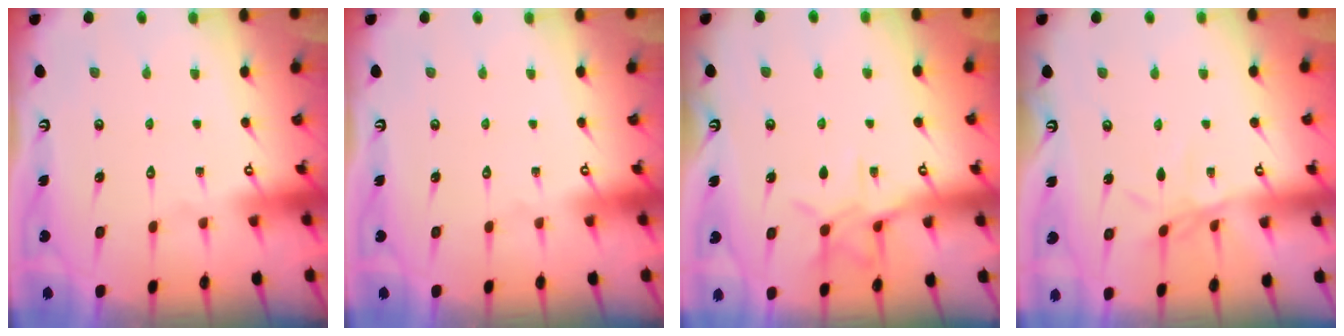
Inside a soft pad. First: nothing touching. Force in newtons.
{"total": 0.0}
{"total": 9.4, "press": 9.4, "slide": 0.7}
{"total": 5.1, "press": 5.1, "slide": 0.6}